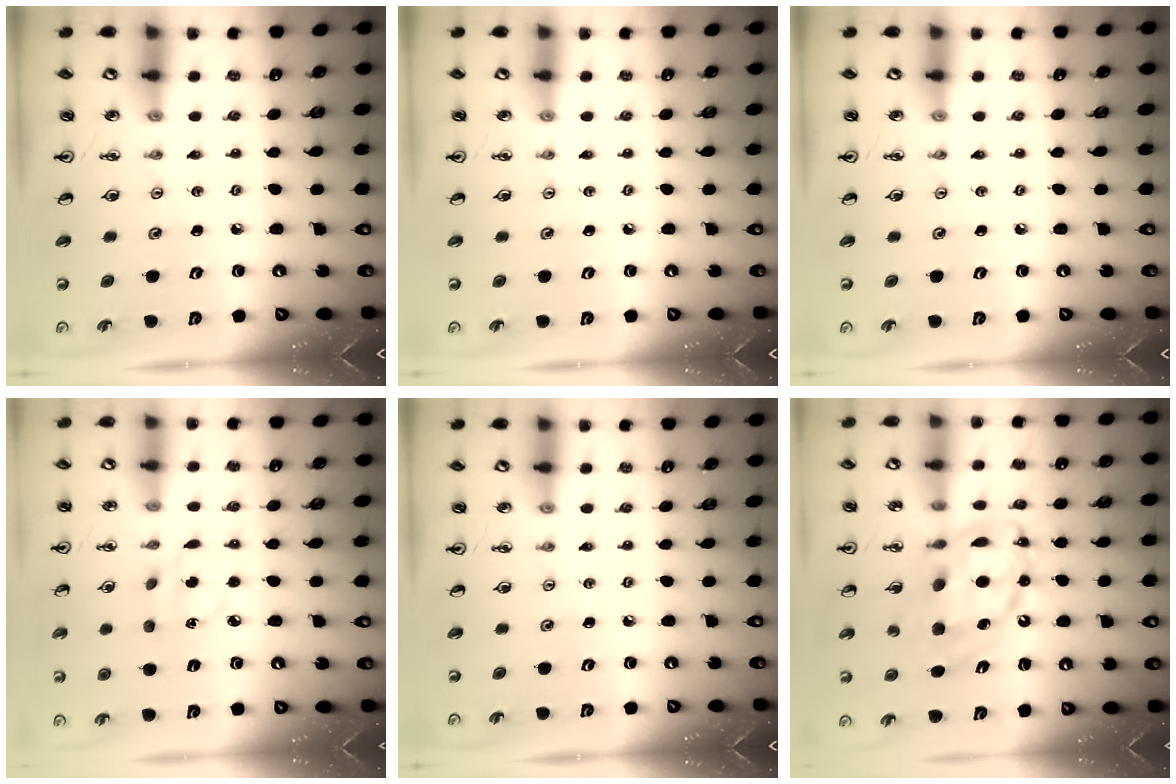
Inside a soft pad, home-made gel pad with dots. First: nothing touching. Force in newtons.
{"total": 0.0}
{"total": 0.0}
{"total": 3.8, "press": 3.7, "slide": 0.8}
{"total": 0.0}
{"total": 14.9, "press": 14.8, "slide": 1.3}